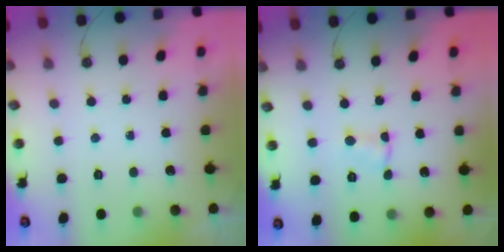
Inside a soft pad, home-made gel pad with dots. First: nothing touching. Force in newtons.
{"total": 3.2, "press": 1.0, "slide": 3.0}